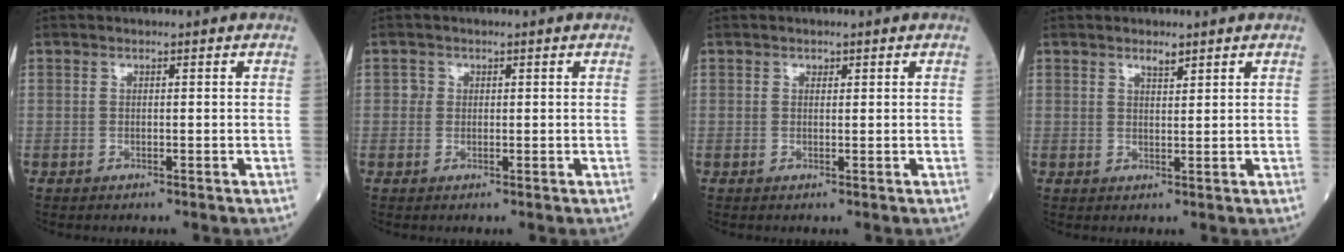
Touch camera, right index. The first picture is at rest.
{"total": 1.1, "force": [0.2, 1.0, 0.1], "torque": [0.006, 0.002, 0.000]}
{"total": 0.6, "force": [0.3, 0.4, 0.2], "torque": [-0.001, -0.002, 0.003]}
{"total": 1.7, "force": [1.4, 0.4, 1.0], "torque": [-0.018, -0.001, 0.025]}